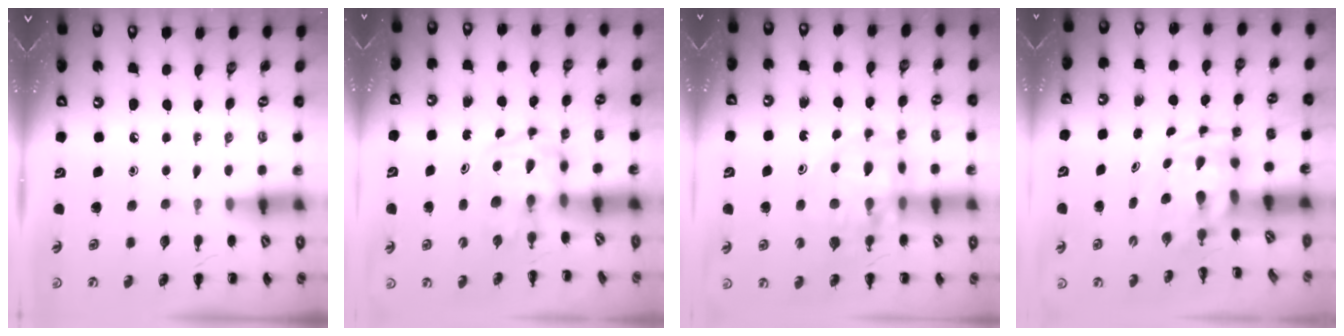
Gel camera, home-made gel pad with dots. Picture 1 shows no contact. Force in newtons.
{"total": 4.0, "press": 3.9, "slide": 0.7}
{"total": 13.5, "press": 12.9, "slide": 3.9}
{"total": 3.1, "press": 2.9, "slide": 1.0}